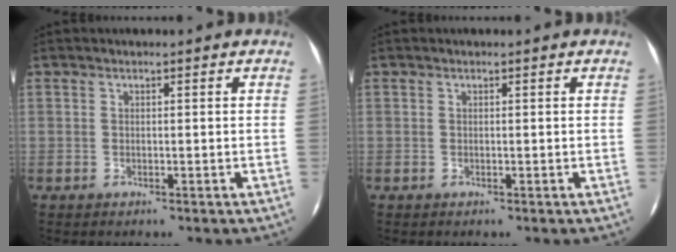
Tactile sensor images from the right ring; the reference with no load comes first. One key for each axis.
{"total": 0.0}